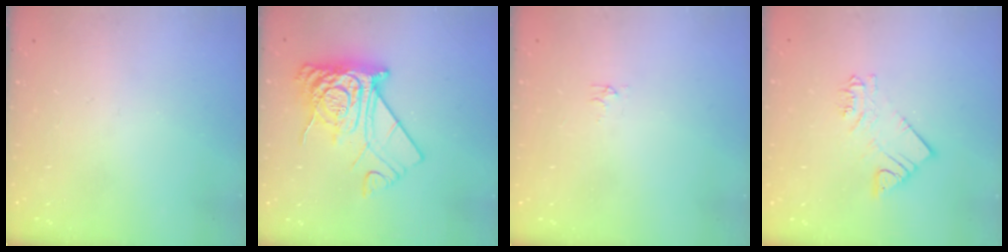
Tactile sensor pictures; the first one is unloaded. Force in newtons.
{"total": 15.6, "press": 15.5, "slide": 1.9}
{"total": 2.9, "press": 2.9, "slide": 0.5}
{"total": 4.0, "press": 4.0, "slide": 0.2}